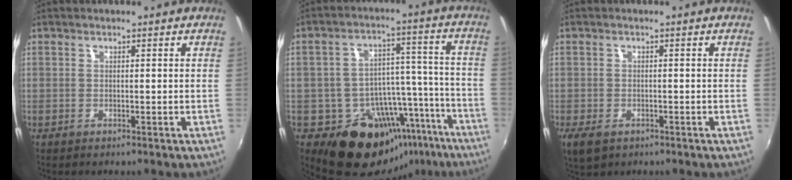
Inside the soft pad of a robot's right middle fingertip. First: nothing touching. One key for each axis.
{"total": 19.5, "fx": -14.2, "fy": 11.3, "fz": 7.0, "tx": -0.116, "ty": 0.056, "tz": -0.181}
{"total": 4.7, "fx": -2.7, "fy": 2.6, "fz": 2.9, "tx": -0.065, "ty": -0.019, "tz": -0.045}